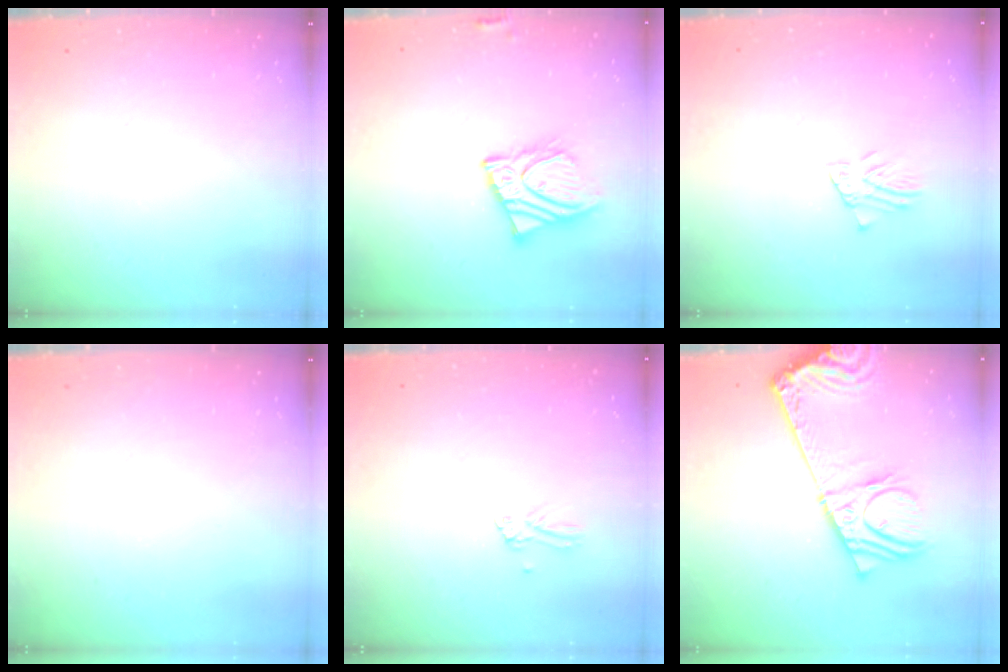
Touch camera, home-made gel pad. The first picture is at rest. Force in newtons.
{"total": 12.3, "press": 12.0, "slide": 2.6}
{"total": 1.6, "press": 1.6, "slide": 0.0}
{"total": 0.0}
{"total": 0.0}
{"total": 18.3, "press": 17.8, "slide": 4.2}